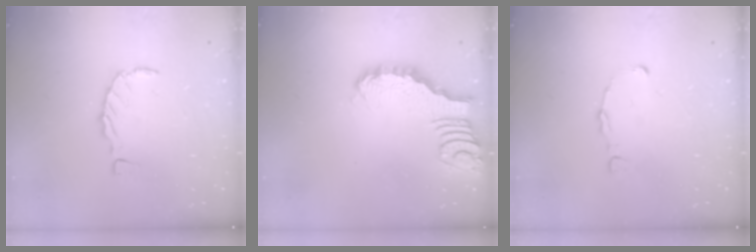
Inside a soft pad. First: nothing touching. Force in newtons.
{"total": 2.8, "press": 2.7, "slide": 0.4}
{"total": 1.2, "press": 1.2, "slide": 0.1}